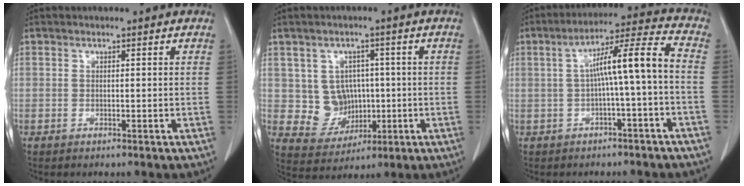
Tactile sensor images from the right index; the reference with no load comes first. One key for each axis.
{"total": 6.7, "fx": 0.5, "fy": 6.2, "fz": 2.4, "tx": -0.040, "ty": 0.015, "tz": 0.024}
{"total": 9.3, "fx": -0.9, "fy": 0.0, "fz": 9.3, "tx": -0.150, "ty": 0.034, "tz": -0.014}